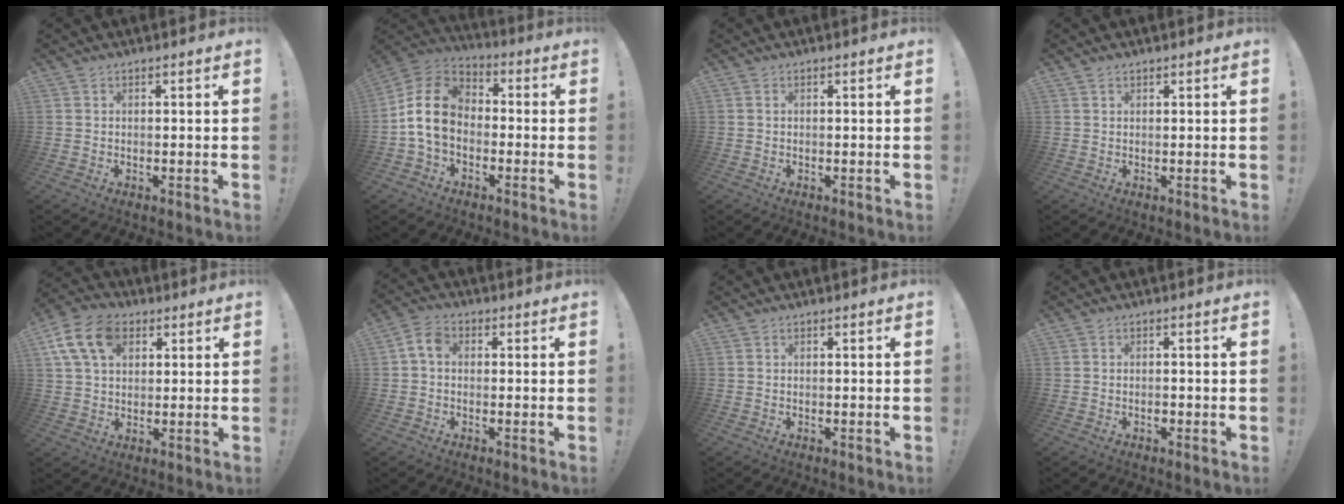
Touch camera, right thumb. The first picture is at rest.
{"total": 14.0, "force": [-0.5, 10.1, 9.7], "torque": [-0.173, 0.023, -0.002]}
{"total": 0.0}
{"total": 0.9, "force": [0.8, 0.5, 0.2], "torque": [-0.001, 0.000, 0.015]}
{"total": 13.6, "force": [5.5, 9.3, 8.2], "torque": [-0.148, -0.009, 0.109]}
{"total": 5.0, "force": [0.3, 3.5, 3.5], "torque": [-0.078, 0.014, 0.010]}
{"total": 0.0}
{"total": 1.2, "force": [-0.8, 0.6, 0.6], "torque": [-0.015, 0.004, -0.013]}